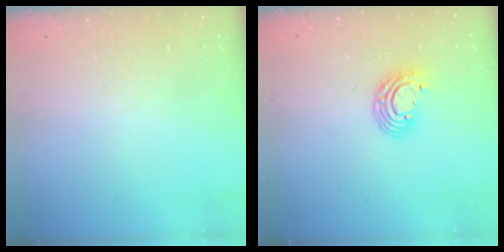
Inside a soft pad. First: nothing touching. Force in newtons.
{"total": 8.0, "press": 8.0, "slide": 0.4}